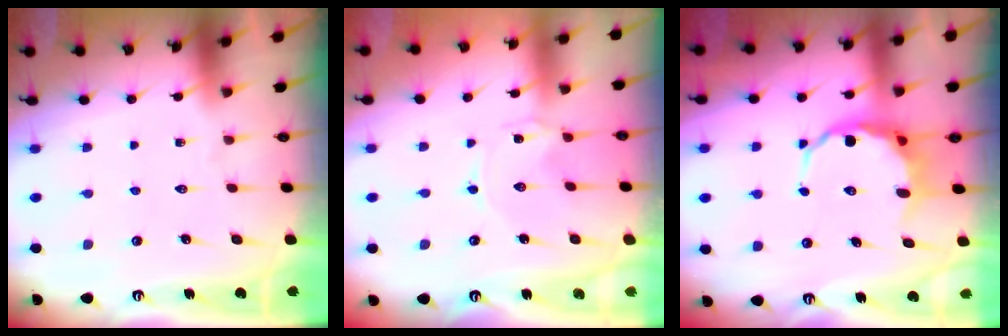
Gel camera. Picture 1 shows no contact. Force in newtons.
{"total": 0.0}
{"total": 8.2, "press": 8.0, "slide": 1.8}